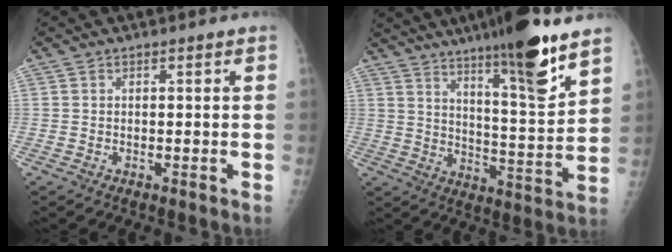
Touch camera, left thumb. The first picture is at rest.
{"total": 17.5, "force": [11.7, 2.1, 12.8], "torque": [-0.179, -0.073, 0.187]}